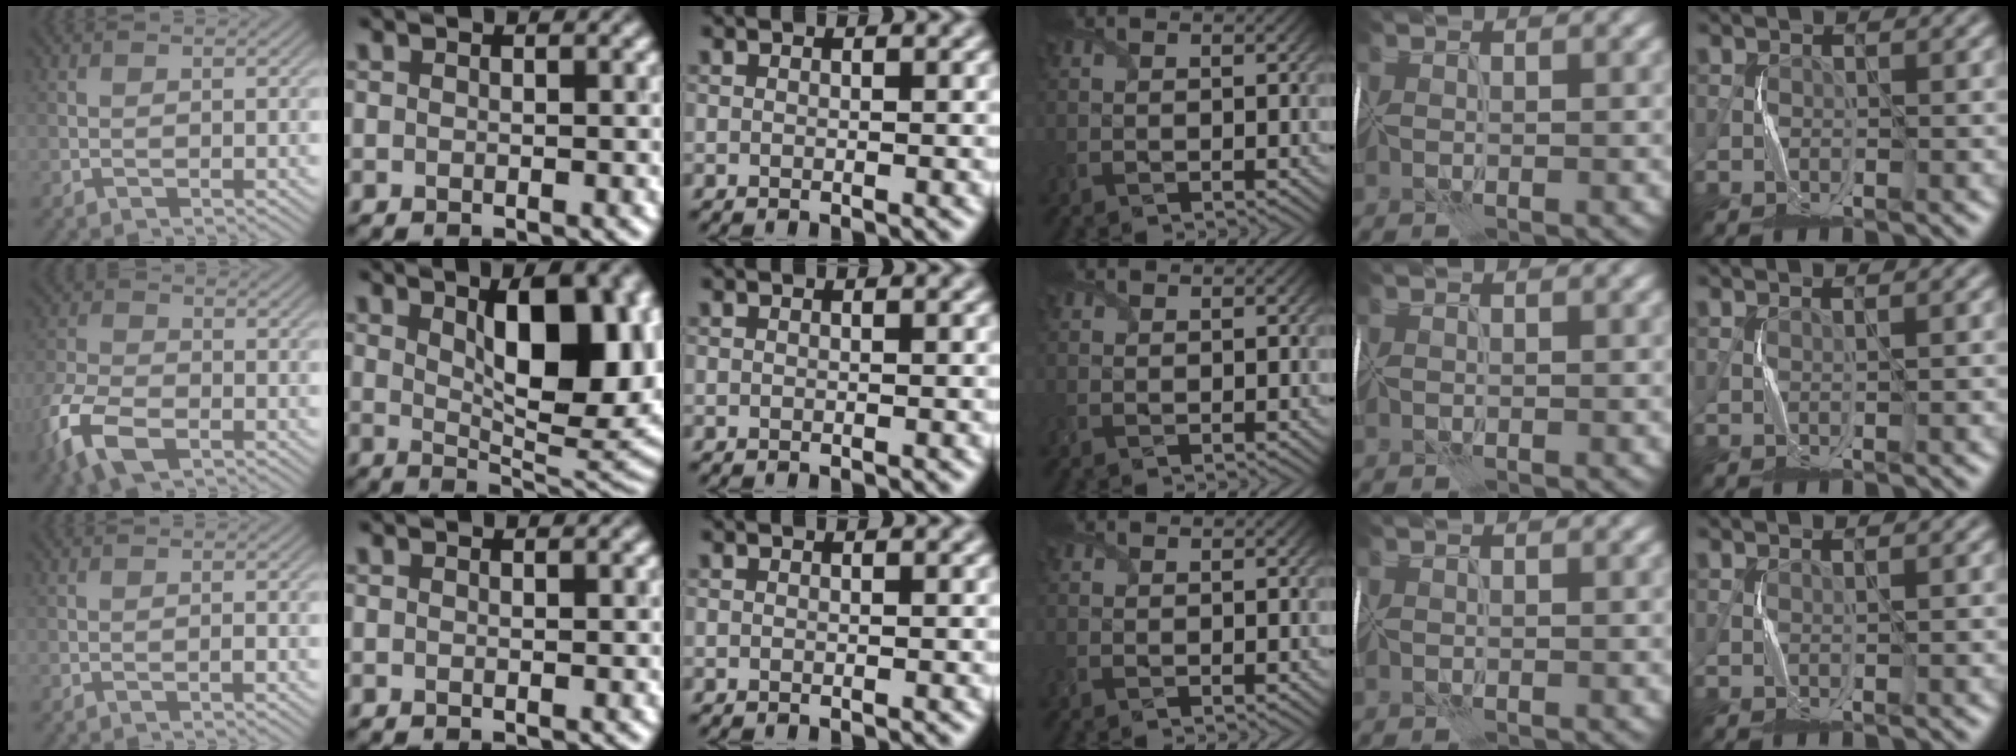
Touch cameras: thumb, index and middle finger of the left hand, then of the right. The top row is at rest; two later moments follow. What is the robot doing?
{"motion": "fold", "object": "tissue"}